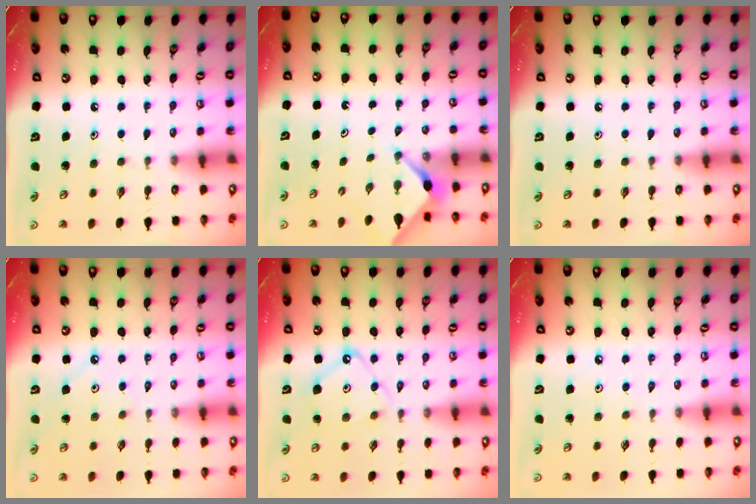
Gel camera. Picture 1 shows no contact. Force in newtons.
{"total": 3.0, "press": 2.9, "slide": 0.4}
{"total": 0.0}
{"total": 2.2, "press": 2.2, "slide": 0.3}
{"total": 8.6, "press": 8.6, "slide": 0.9}
{"total": 2.3, "press": 2.3, "slide": 0.4}